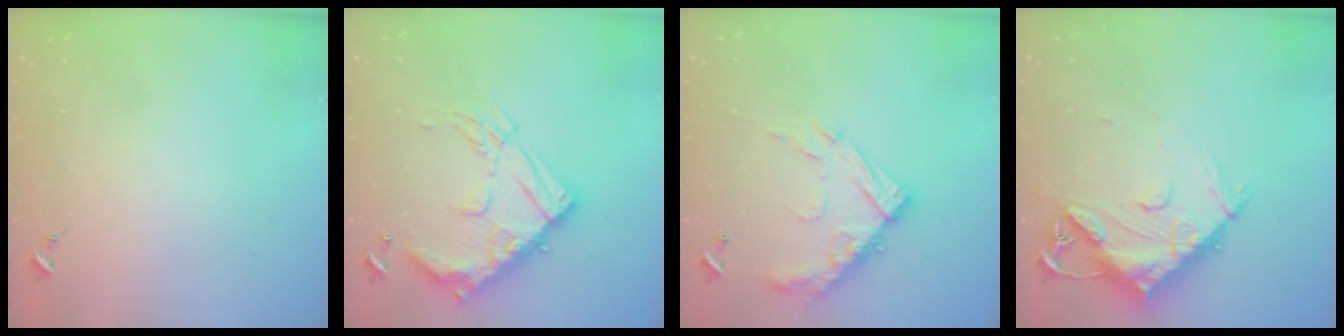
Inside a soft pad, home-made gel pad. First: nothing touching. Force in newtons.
{"total": 21.3, "press": 21.2, "slide": 2.1}
{"total": 15.6, "press": 15.5, "slide": 1.2}
{"total": 14.3, "press": 14.2, "slide": 1.3}